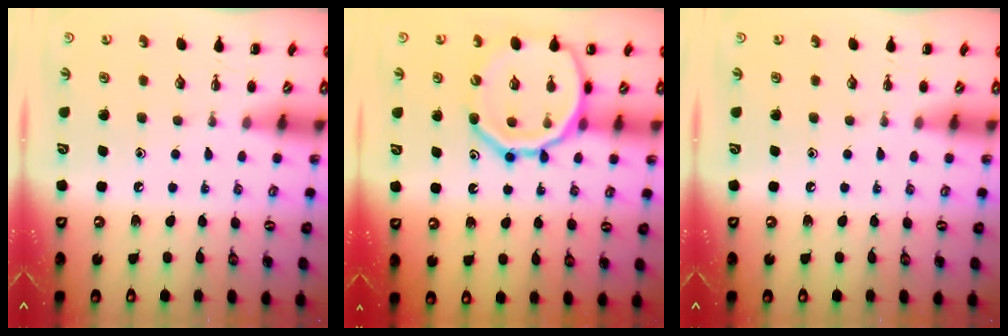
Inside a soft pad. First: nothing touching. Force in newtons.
{"total": 18.7, "press": 18.6, "slide": 2.3}
{"total": 0.0}